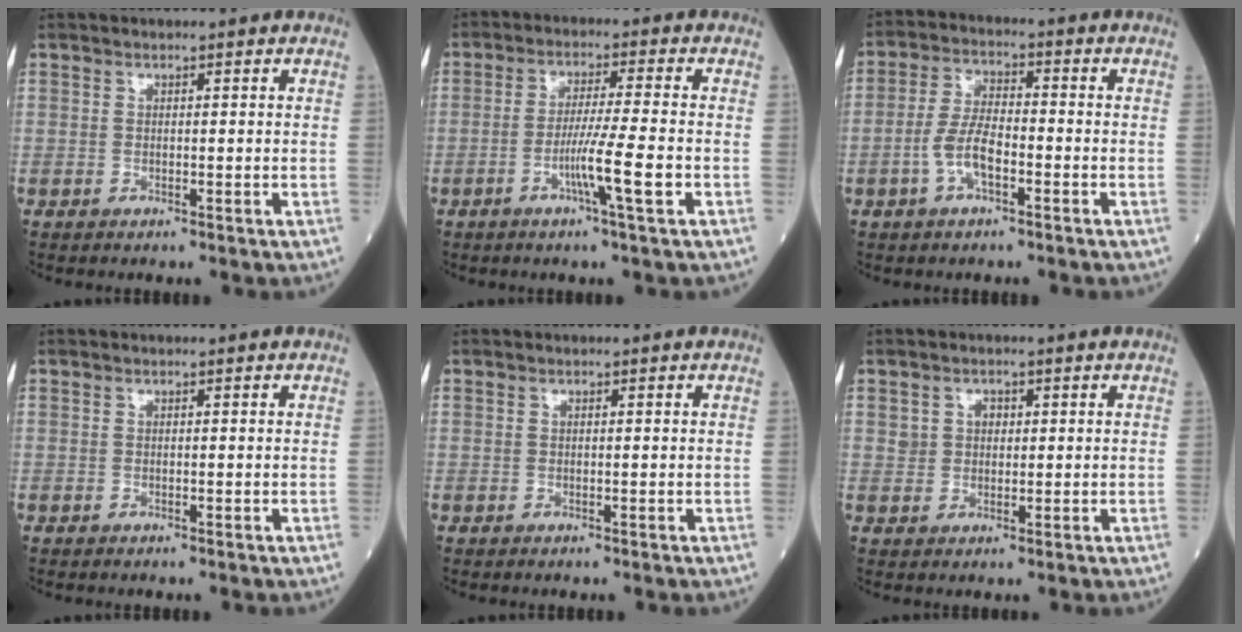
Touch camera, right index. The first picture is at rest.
{"total": 6.8, "force": [-2.5, -1.0, 6.3], "torque": [-0.110, -0.013, -0.049]}
{"total": 6.1, "force": [-2.4, 2.1, 5.3], "torque": [-0.112, 0.007, -0.048]}
{"total": 0.0}
{"total": 0.0}
{"total": 2.4, "force": [0.8, 2.0, 1.0], "torque": [-0.019, 0.006, 0.015]}